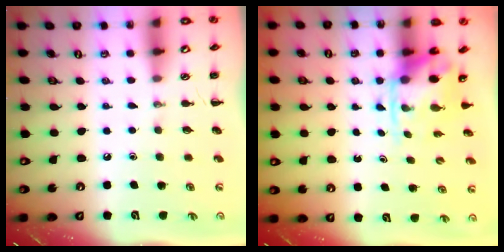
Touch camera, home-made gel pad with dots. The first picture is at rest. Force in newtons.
{"total": 3.7, "press": 3.7, "slide": 0.8}